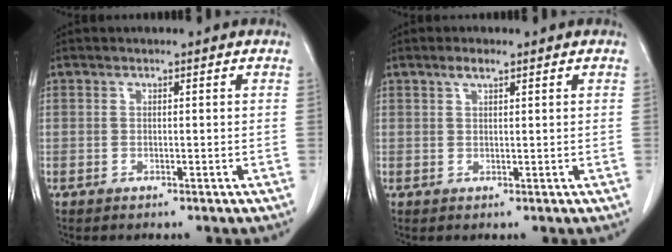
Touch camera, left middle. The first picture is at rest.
{"total": 1.7, "force": [1.2, 0.3, 1.2], "torque": [-0.028, 0.004, 0.022]}